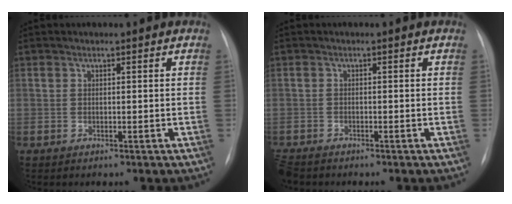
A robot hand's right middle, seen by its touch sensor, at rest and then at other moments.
{"total": 3.0, "force": [-2.6, 1.0, 0.9], "torque": [-0.017, -0.008, -0.046]}